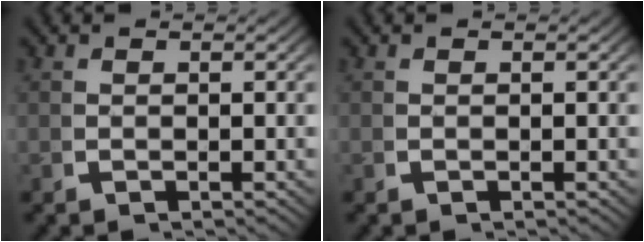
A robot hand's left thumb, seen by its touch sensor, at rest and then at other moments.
{"total": 0.0}